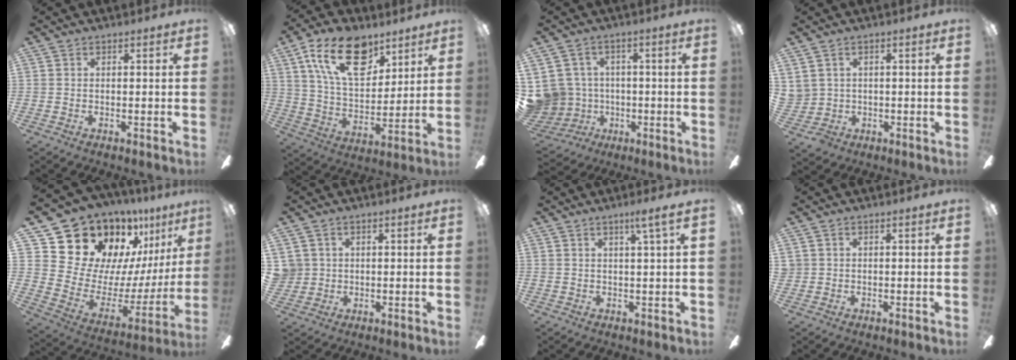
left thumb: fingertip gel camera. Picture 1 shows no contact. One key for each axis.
{"total": 19.7, "fx": 10.8, "fy": 10.6, "fz": 12.6, "tx": -0.222, "ty": -0.033, "tz": 0.191}
{"total": 9.5, "fx": -0.2, "fy": 9.4, "fz": 1.5, "tx": -0.077, "ty": 0.001, "tz": 0.010}
{"total": 4.0, "fx": 1.5, "fy": 3.7, "fz": -0.2, "tx": -0.014, "ty": -0.007, "tz": 0.030}
{"total": 19.8, "fx": 15.2, "fy": 11.1, "fz": 6.2, "tx": -0.097, "ty": -0.136, "tz": 0.303}
{"total": 3.9, "fx": 1.4, "fy": 3.6, "fz": -0.1, "tx": -0.006, "ty": 0.004, "tz": 0.028}
{"total": 3.6, "fx": 2.2, "fy": -0.5, "fz": 2.8, "tx": -0.053, "ty": -0.007, "tz": 0.035}
{"total": 1.0, "fx": 0.4, "fy": 0.9, "fz": 0.0, "tx": -0.001, "ty": 0.001, "tz": 0.007}